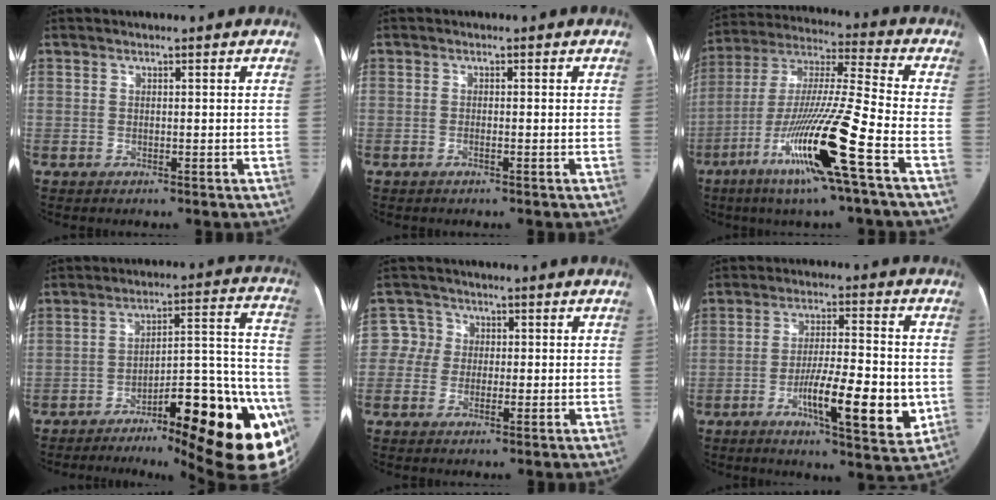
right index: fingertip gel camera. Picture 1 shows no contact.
{"total": 0.6, "force": [-0.4, -0.1, 0.3], "torque": [-0.004, -0.004, -0.011]}
{"total": 18.5, "force": [-8.1, -0.9, 16.6], "torque": [-0.334, -0.030, -0.158]}
{"total": 25.5, "force": [-13.1, 4.1, 21.6], "torque": [-0.200, 0.034, -0.182]}
{"total": 3.9, "force": [0.1, 3.8, 0.3], "torque": [0.008, 0.011, -0.003]}
{"total": 13.1, "force": [-3.6, 2.6, 12.3], "torque": [-0.193, -0.007, -0.058]}